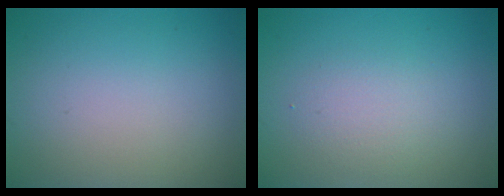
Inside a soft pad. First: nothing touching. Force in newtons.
{"total": 1.9, "press": 1.9, "slide": 0.0}